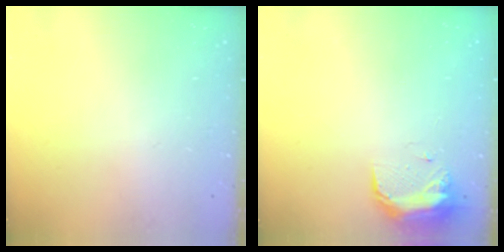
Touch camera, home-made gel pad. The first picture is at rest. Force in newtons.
{"total": 11.4, "press": 9.6, "slide": 6.1}